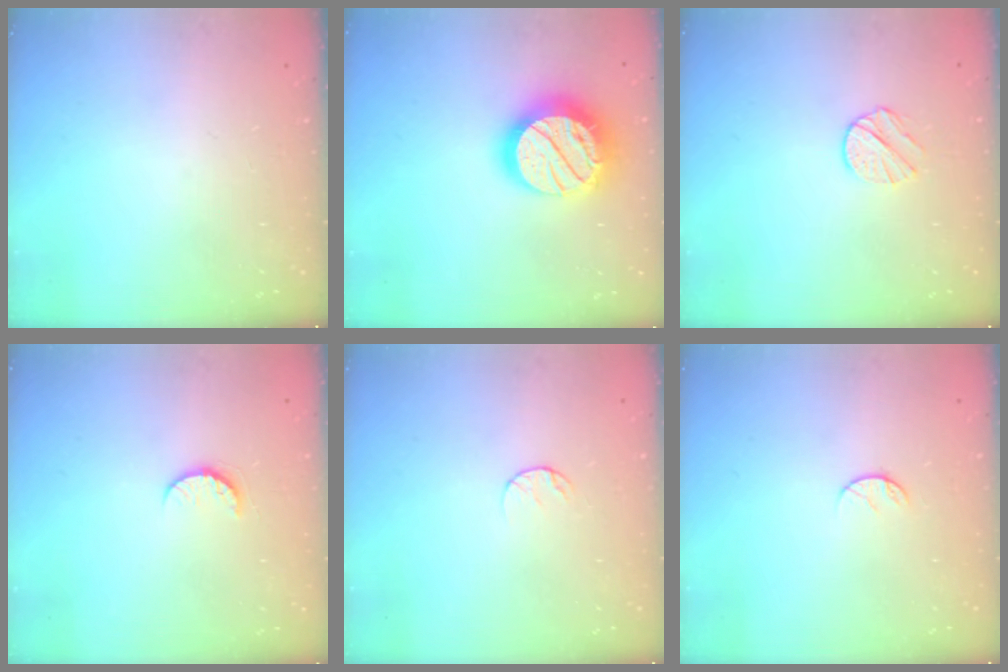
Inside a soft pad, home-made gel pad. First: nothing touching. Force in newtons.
{"total": 22.4, "press": 22.4, "slide": 1.9}
{"total": 6.8, "press": 6.8, "slide": 0.6}
{"total": 7.0, "press": 6.9, "slide": 0.5}
{"total": 5.9, "press": 5.9, "slide": 0.6}
{"total": 5.8, "press": 5.8, "slide": 0.7}